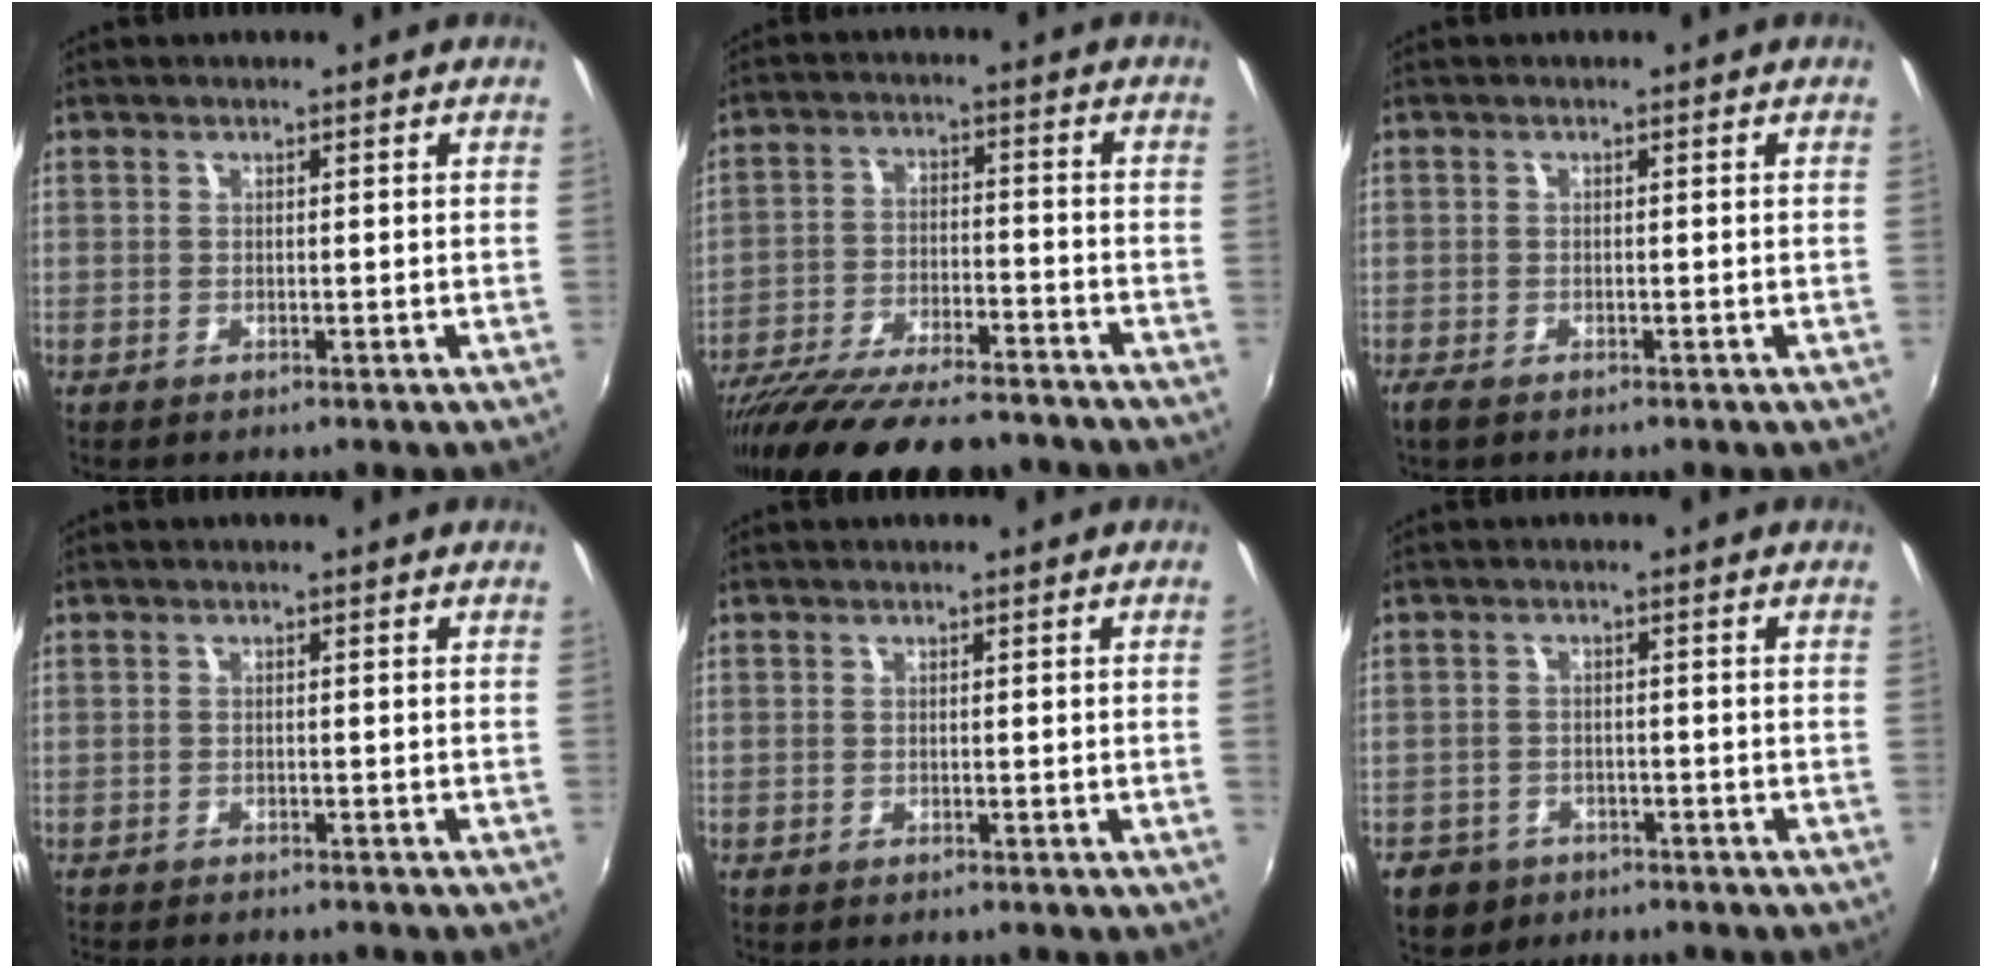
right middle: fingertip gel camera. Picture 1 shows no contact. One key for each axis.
{"total": 21.1, "fx": -18.1, "fy": 4.2, "fz": 10.0, "tx": -0.194, "ty": -0.043, "tz": -0.283}
{"total": 1.9, "fx": -1.4, "fy": 0.7, "fz": 1.1, "tx": -0.023, "ty": -0.007, "tz": -0.026}
{"total": 5.2, "fx": -4.7, "fy": 0.9, "fz": 1.8, "tx": -0.047, "ty": -0.015, "tz": -0.074}
{"total": 0.9, "fx": -0.1, "fy": -0.6, "fz": 0.7, "tx": -0.003, "ty": -0.008, "tz": -0.002}
{"total": 6.3, "fx": -3.6, "fy": 4.8, "fz": 1.8, "tx": -0.058, "ty": 0.001, "tz": -0.052}